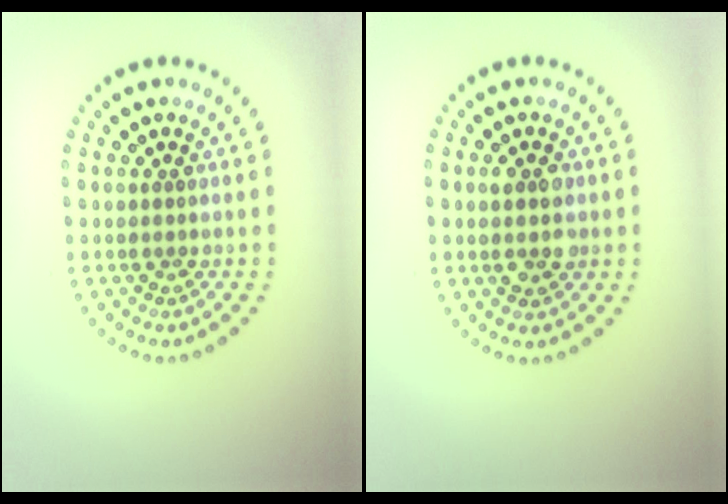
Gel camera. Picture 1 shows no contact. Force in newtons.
{"total": 2.3, "press": 2.2, "slide": 0.2}